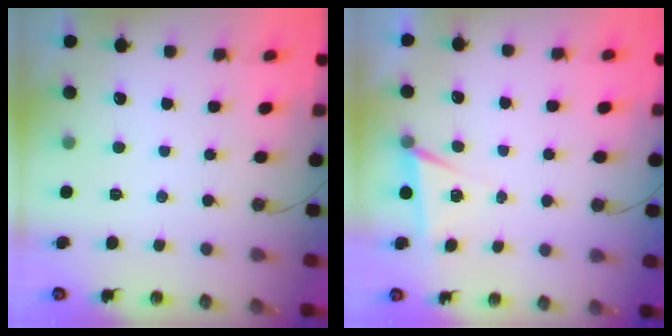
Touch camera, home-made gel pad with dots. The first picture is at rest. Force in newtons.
{"total": 5.2, "press": 2.7, "slide": 4.4}